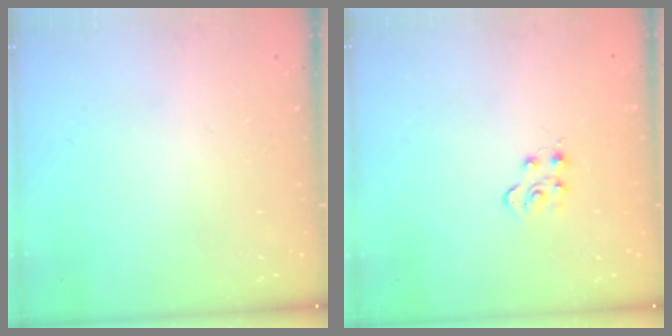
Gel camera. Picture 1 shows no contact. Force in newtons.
{"total": 5.0, "press": 4.9, "slide": 0.5}